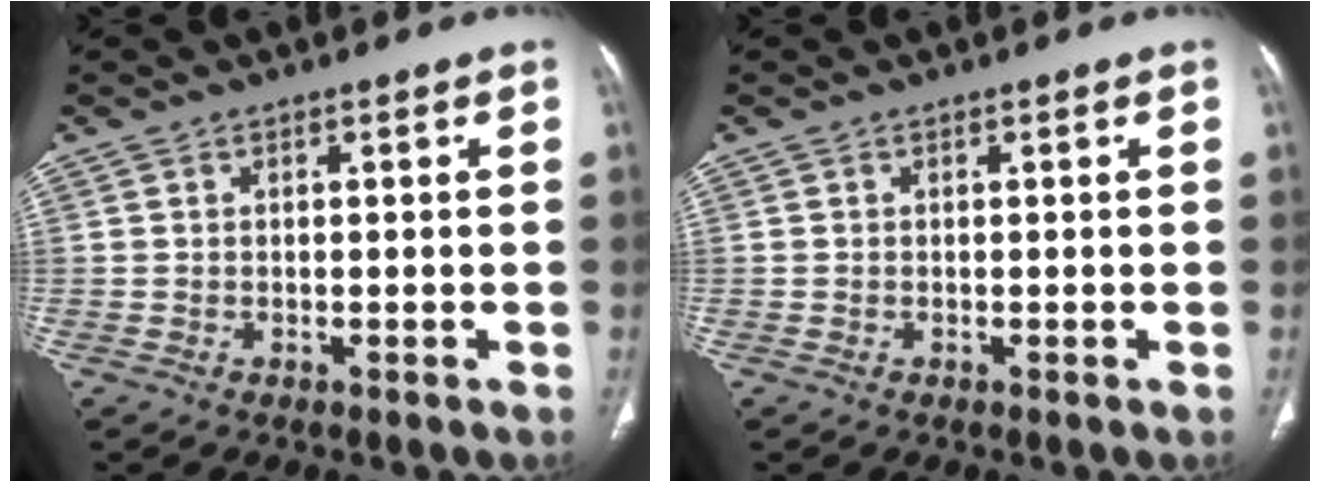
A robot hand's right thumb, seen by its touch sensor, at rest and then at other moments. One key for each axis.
{"total": 0.0}